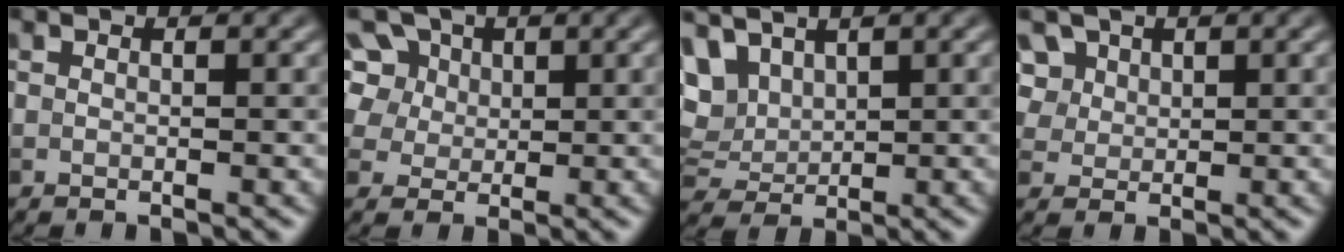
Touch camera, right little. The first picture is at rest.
{"total": 11.7, "force": [5.9, 8.7, 5.2], "torque": [-0.131, 0.033, 0.091]}
{"total": 5.0, "force": [2.8, 3.2, 2.7], "torque": [-0.070, 0.013, 0.061]}
{"total": 6.1, "force": [3.3, 4.4, 2.6], "torque": [-0.066, 0.008, 0.054]}